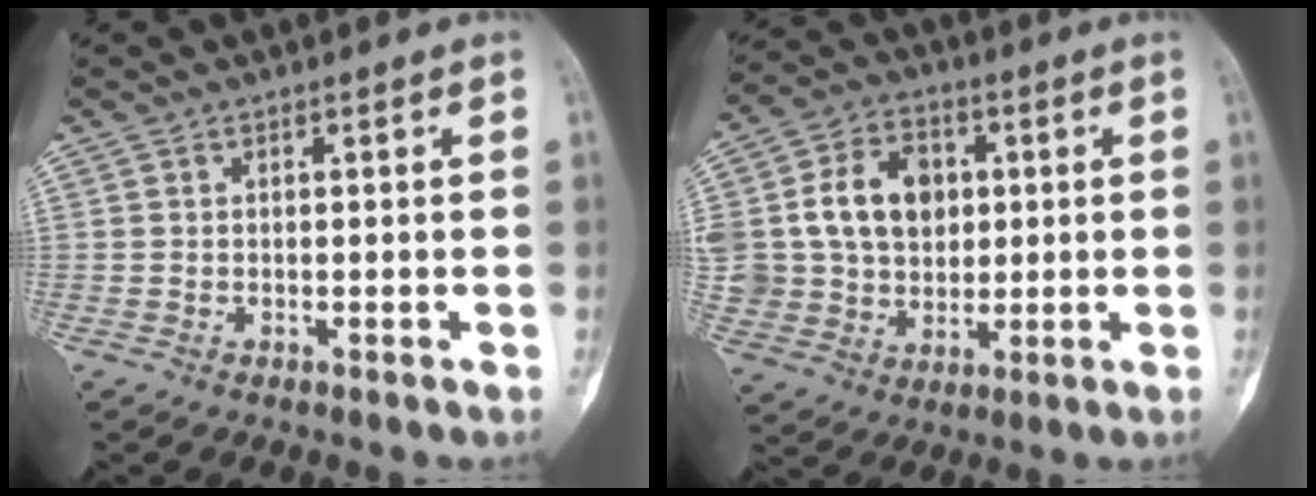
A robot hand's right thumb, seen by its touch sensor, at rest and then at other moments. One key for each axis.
{"total": 18.1, "fx": 3.1, "fy": 14.3, "fz": 10.7, "tx": -0.188, "ty": 0.018, "tz": 0.066}